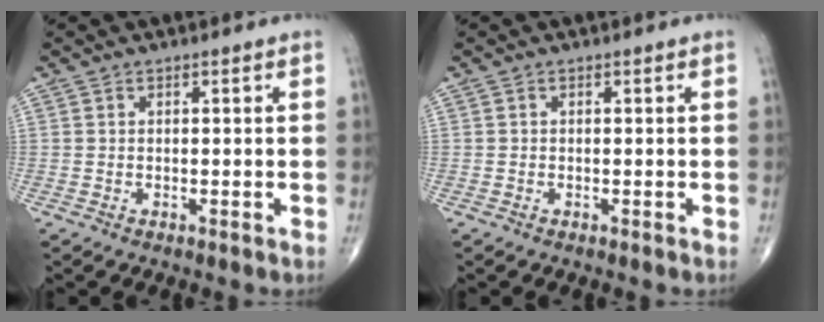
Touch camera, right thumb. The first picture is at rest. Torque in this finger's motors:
{"motor_torque": [-0.38, -0.29, -0.37, -0.22, 0.01]}